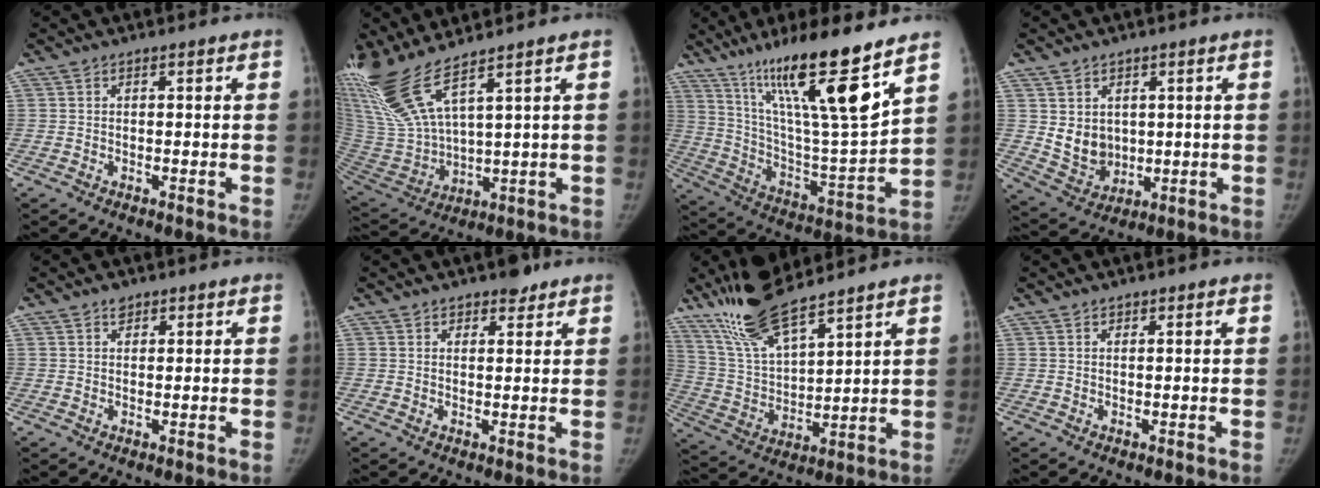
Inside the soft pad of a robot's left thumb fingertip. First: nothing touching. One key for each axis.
{"total": 14.5, "fx": 10.6, "fy": 2.0, "fz": 9.8, "tx": -0.225, "ty": -0.057, "tz": 0.232}
{"total": 22.9, "fx": 14.8, "fy": 2.0, "fz": 17.3, "tx": -0.277, "ty": -0.069, "tz": 0.264}
{"total": 7.2, "fx": 1.4, "fy": 6.1, "fz": 3.6, "tx": -0.040, "ty": -0.020, "tz": 0.051}
{"total": 1.4, "fx": 1.0, "fy": 0.9, "fz": 0.4, "tx": 0.002, "ty": -0.005, "tz": 0.017}
{"total": 2.8, "fx": 2.2, "fy": 1.4, "fz": 1.0, "tx": 0.001, "ty": -0.011, "tz": 0.033}
{"total": 13.3, "fx": 11.1, "fy": 2.2, "fz": 7.0, "tx": -0.135, "ty": -0.052, "tz": 0.229}
{"total": 0.9, "fx": 0.7, "fy": 0.0, "fz": 0.5, "tx": -0.007, "ty": 0.005, "tz": 0.014}